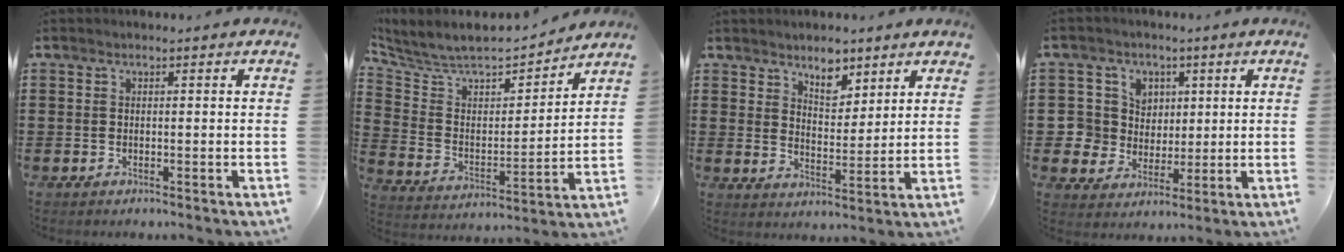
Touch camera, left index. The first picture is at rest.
{"total": 6.3, "force": [5.6, 2.3, 1.5], "torque": [-0.066, -0.043, 0.092]}
{"total": 5.7, "force": [4.6, 2.8, 1.8], "torque": [-0.028, -0.010, 0.080]}
{"total": 6.9, "force": [2.1, 6.6, 0.6], "torque": [-0.044, 0.011, 0.041]}